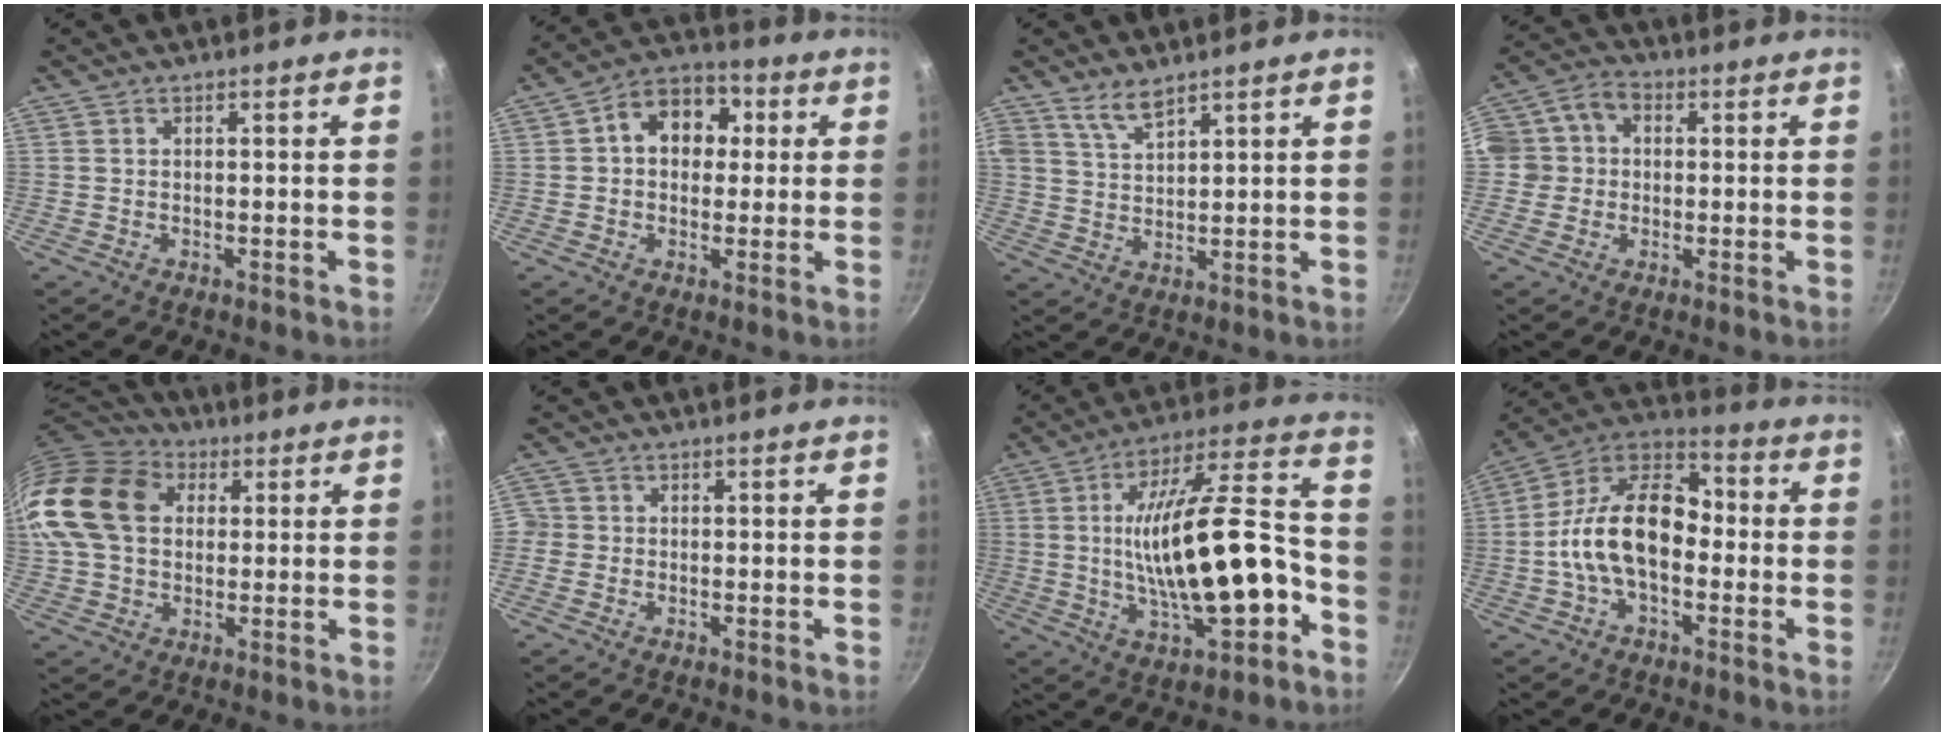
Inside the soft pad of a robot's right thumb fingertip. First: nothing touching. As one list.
[{"total": 10.6, "force": [1.9, 8.2, 6.5], "torque": [-0.052, 0.020, 0.012]}, {"total": 4.6, "force": [3.7, 1.5, 2.3], "torque": [-0.043, -0.025, 0.077]}, {"total": 7.7, "force": [0.1, 6.8, 3.5], "torque": [-0.034, 0.016, -0.017]}, {"total": 19.9, "force": [4.2, 14.5, 13.0], "torque": [-0.252, 0.028, 0.066]}, {"total": 2.2, "force": [-0.7, 2.1, 0.4], "torque": [0.002, 0.007, -0.018]}, {"total": 22.0, "force": [-4.4, 8.4, 19.9], "torque": [-0.306, 0.052, -0.058]}, {"total": 17.9, "force": [-2.2, 11.2, 13.7], "torque": [-0.207, 0.050, -0.062]}]